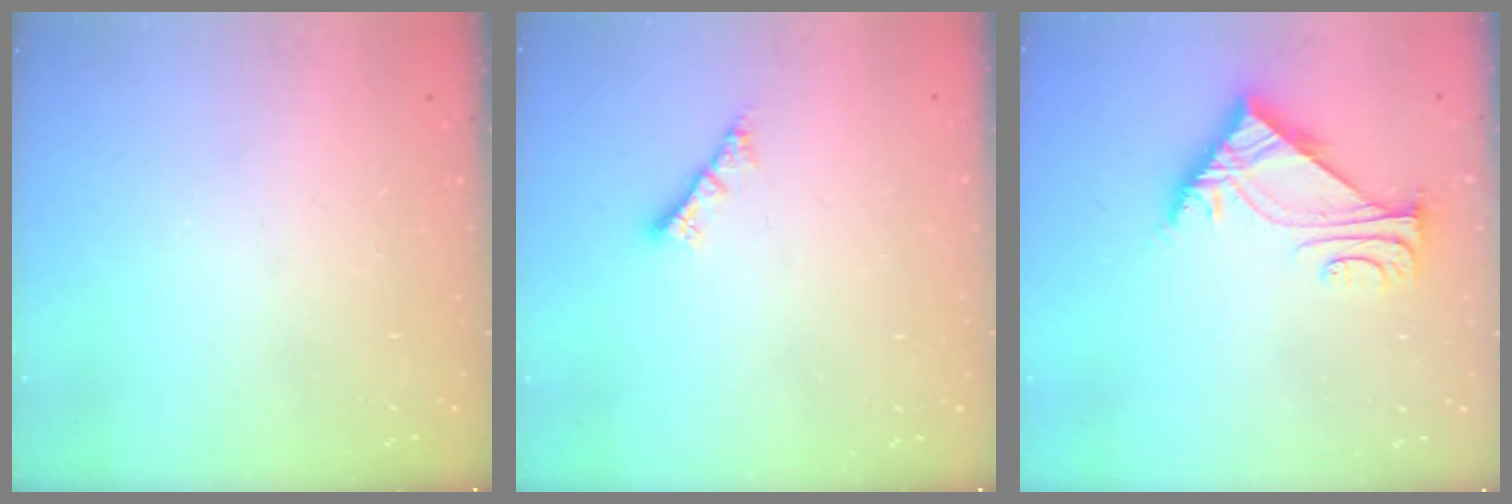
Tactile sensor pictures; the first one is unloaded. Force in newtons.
{"total": 3.0, "press": 3.0, "slide": 0.1}
{"total": 6.2, "press": 6.2, "slide": 0.2}